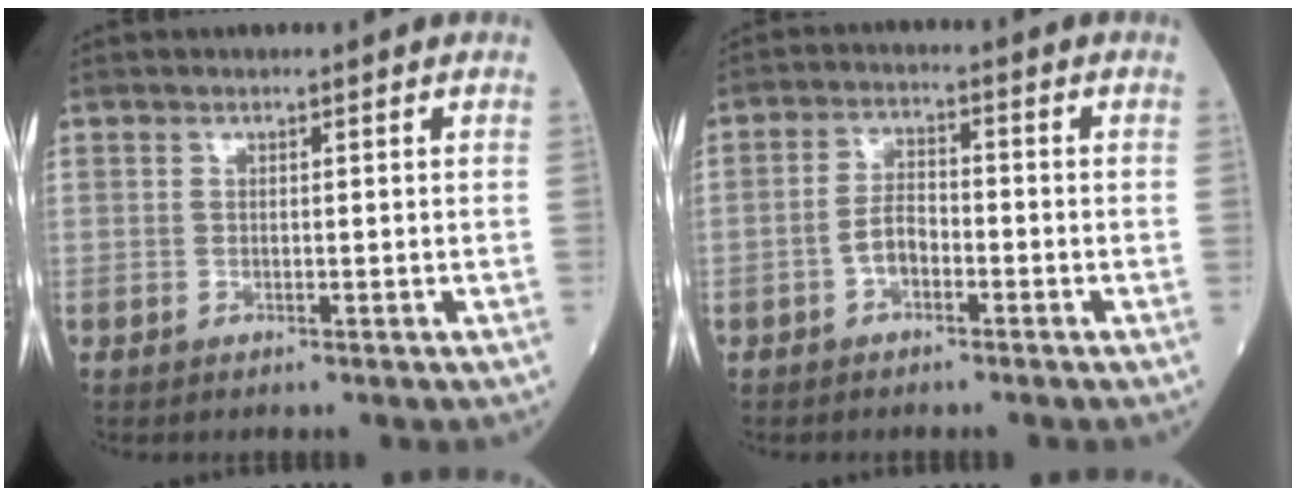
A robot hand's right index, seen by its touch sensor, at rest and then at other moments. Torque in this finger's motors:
{"motor_torque": [0.11, -0.08, 0.31, 0.03]}